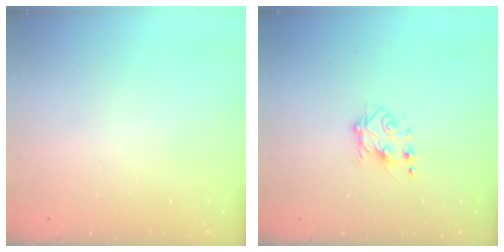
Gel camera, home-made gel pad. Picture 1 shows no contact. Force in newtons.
{"total": 5.6, "press": 5.6, "slide": 0.8}